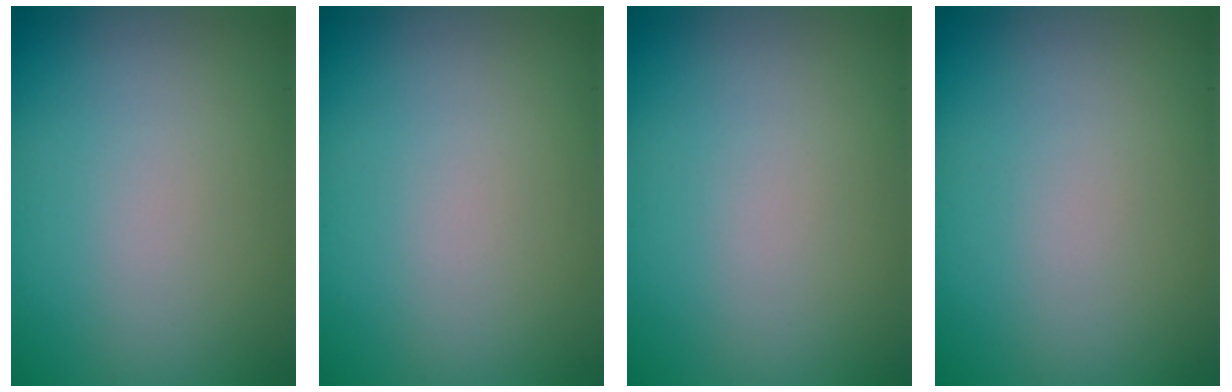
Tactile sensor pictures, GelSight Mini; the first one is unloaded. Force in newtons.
{"total": 0.0}
{"total": 0.0}
{"total": 0.0}